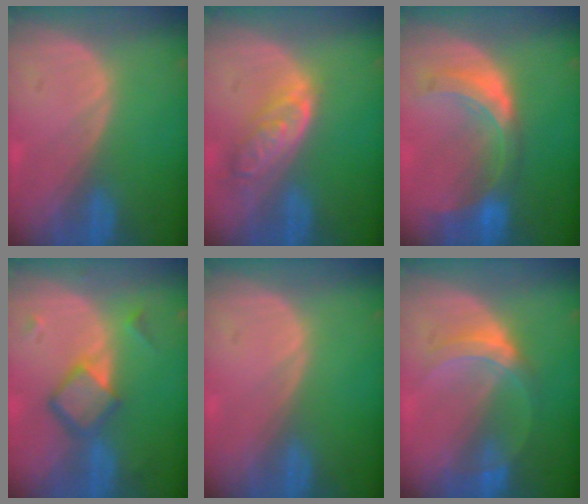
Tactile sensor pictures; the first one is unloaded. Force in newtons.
{"total": 6.4, "press": 5.8, "slide": 2.7}
{"total": 8.0, "press": 7.1, "slide": 3.8}
{"total": 6.3, "press": 5.4, "slide": 3.4}
{"total": 0.0}
{"total": 5.3, "press": 4.9, "slide": 1.9}